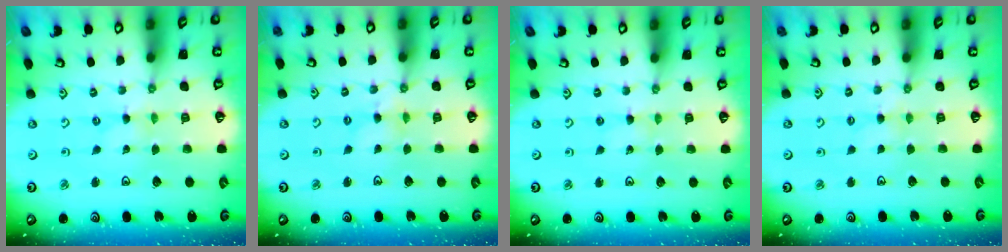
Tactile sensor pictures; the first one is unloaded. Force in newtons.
{"total": 2.6, "press": 2.6, "slide": 0.3}
{"total": 1.3, "press": 1.3, "slide": 0.2}
{"total": 2.7, "press": 2.6, "slide": 0.4}